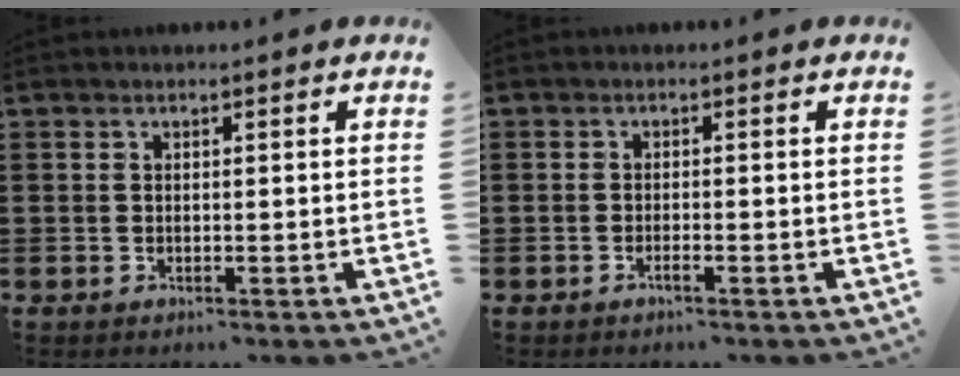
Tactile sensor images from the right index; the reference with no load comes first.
{"total": 1.1, "force": [-0.7, 0.0, 0.9], "torque": [-0.016, -0.005, -0.012]}